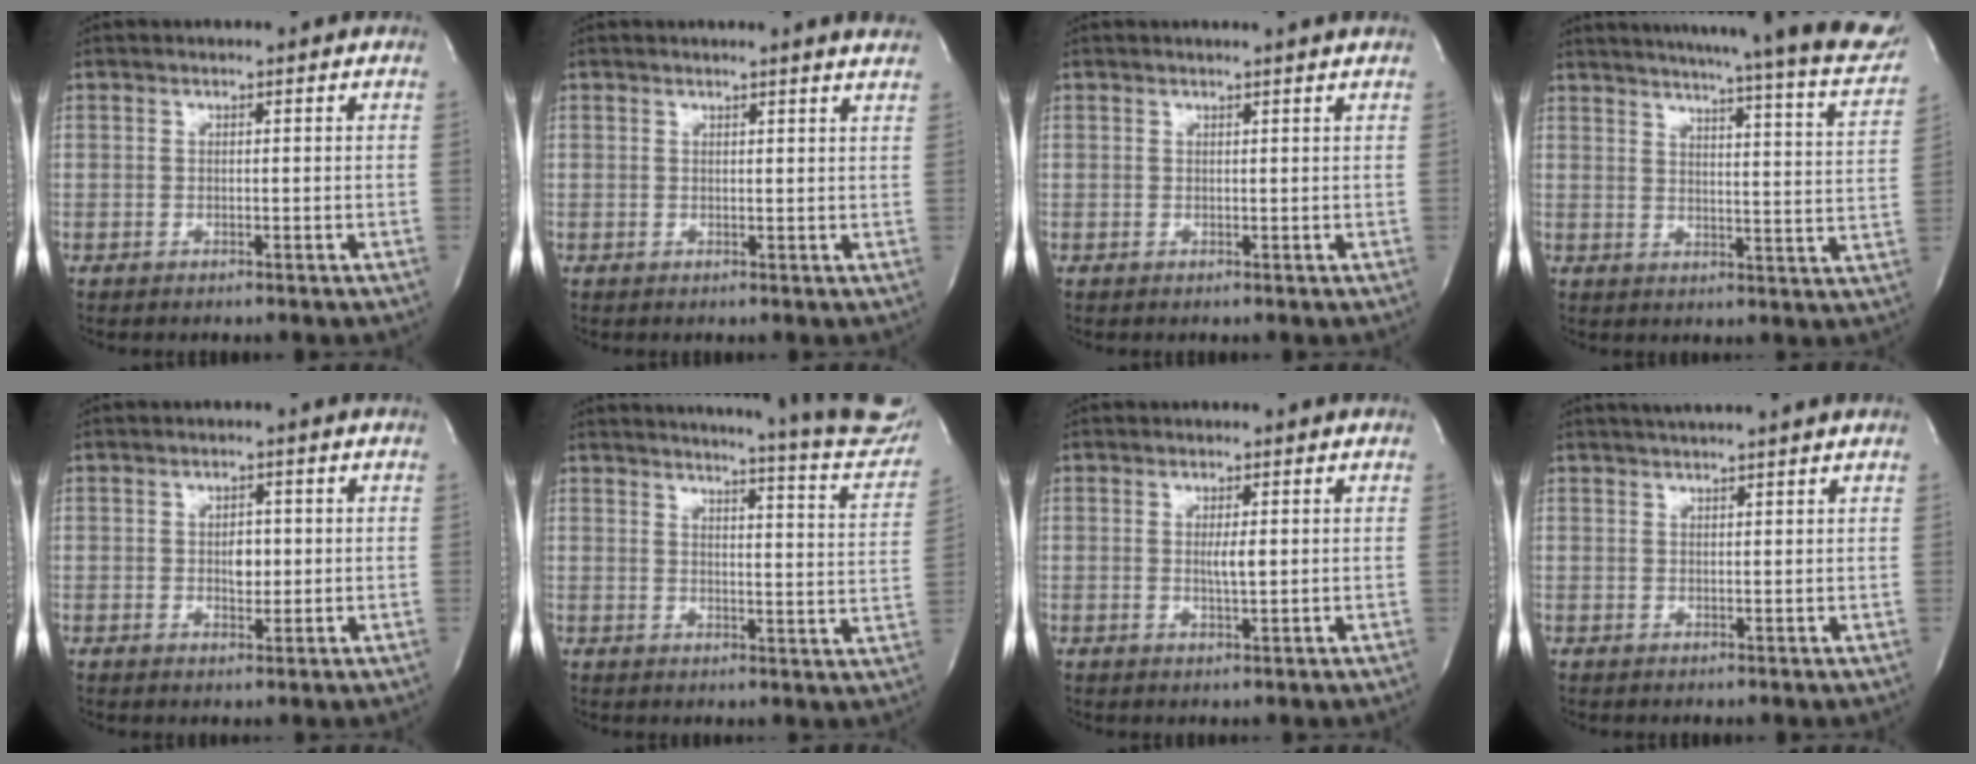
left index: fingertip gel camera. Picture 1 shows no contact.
{"total": 4.0, "force": [3.8, -0.4, 1.2], "torque": [-0.020, -0.012, 0.023]}
{"total": 1.9, "force": [1.8, -0.6, 0.6], "torque": [-0.017, -0.003, 0.021]}
{"total": 27.4, "force": [24.0, 1.1, 13.1], "torque": [-0.191, -0.069, 0.280]}
{"total": 2.7, "force": [0.0, 1.6, 2.1], "torque": [-0.031, 0.001, 0.003]}
{"total": 21.1, "force": [19.7, 0.5, 7.7], "torque": [-0.102, -0.096, 0.216]}
{"total": 2.1, "force": [0.2, 0.2, 2.1], "torque": [-0.041, -0.003, 0.004]}
{"total": 6.1, "force": [5.4, -0.7, 2.8], "torque": [-0.041, 0.024, 0.070]}